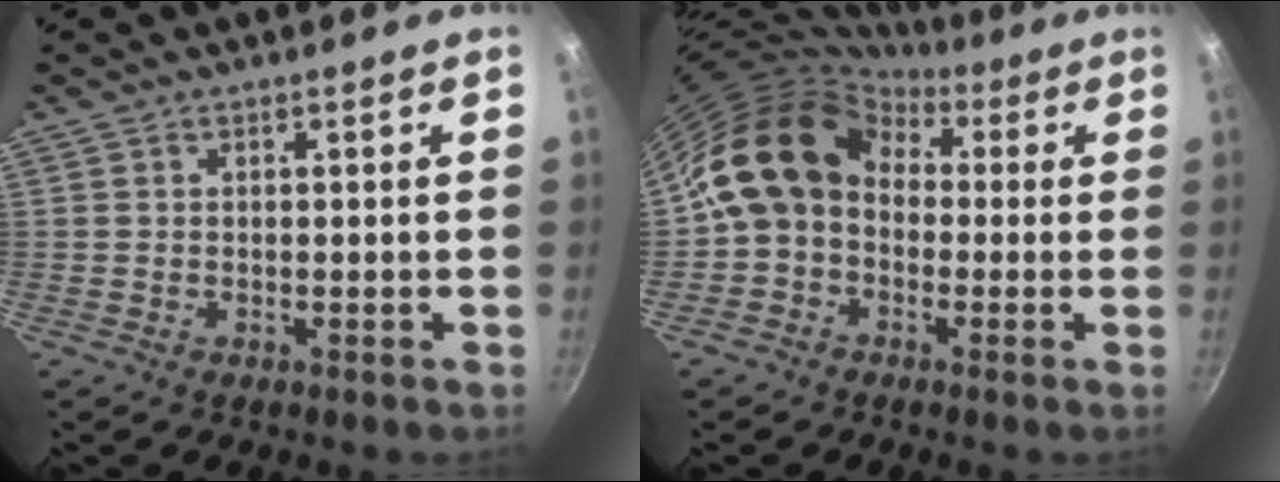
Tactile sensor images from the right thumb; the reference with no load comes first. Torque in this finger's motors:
{"motor_torque": [-0.37, 1.41, 0.95, -0.91, 0.23]}